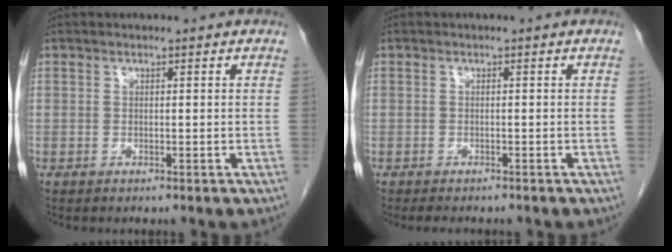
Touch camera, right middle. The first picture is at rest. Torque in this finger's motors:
{"motor_torque": [0.38, -0.19, 0.00, 0.01]}